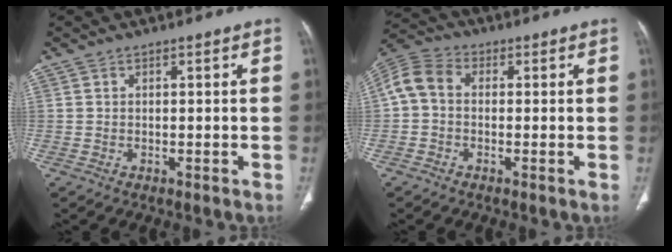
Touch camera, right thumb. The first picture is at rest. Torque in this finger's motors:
{"motor_torque": [0.24, 0.13, 0.52, -0.52, 0.19]}